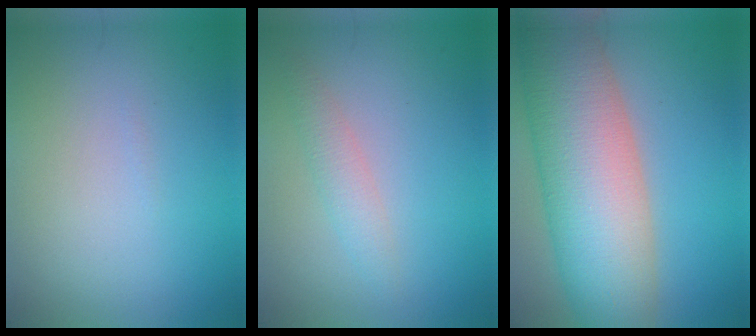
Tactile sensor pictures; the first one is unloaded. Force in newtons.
{"total": 1.8, "press": 1.8, "slide": 0.0}
{"total": 12.4, "press": 12.4, "slide": 0.6}